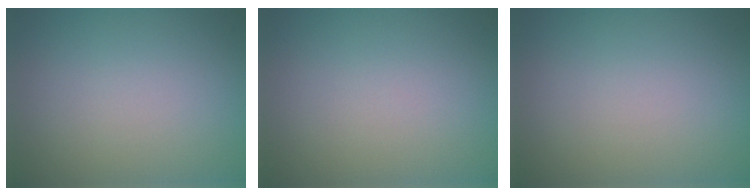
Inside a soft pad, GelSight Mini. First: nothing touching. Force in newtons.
{"total": 0.0}
{"total": 0.0}